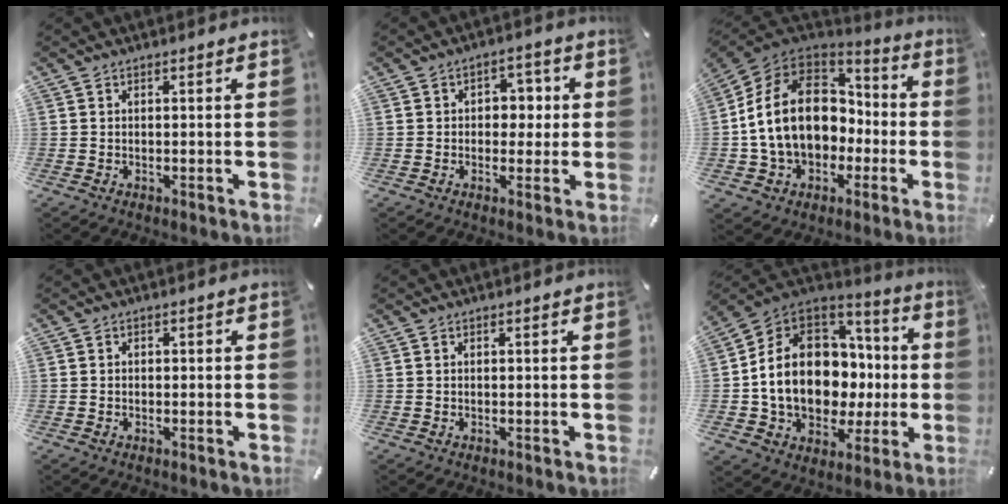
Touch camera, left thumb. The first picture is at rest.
{"total": 5.3, "force": [-0.3, 4.3, 3.1], "torque": [-0.031, 0.003, -0.015]}
{"total": 18.8, "force": [-0.1, 14.8, 11.5], "torque": [-0.243, 0.018, 0.004]}
{"total": 0.6, "force": [-0.3, 0.5, 0.3], "torque": [-0.004, 0.003, -0.008]}
{"total": 0.0}
{"total": 17.9, "force": [-0.8, 14.2, 10.9], "torque": [-0.228, -0.010, -0.003]}